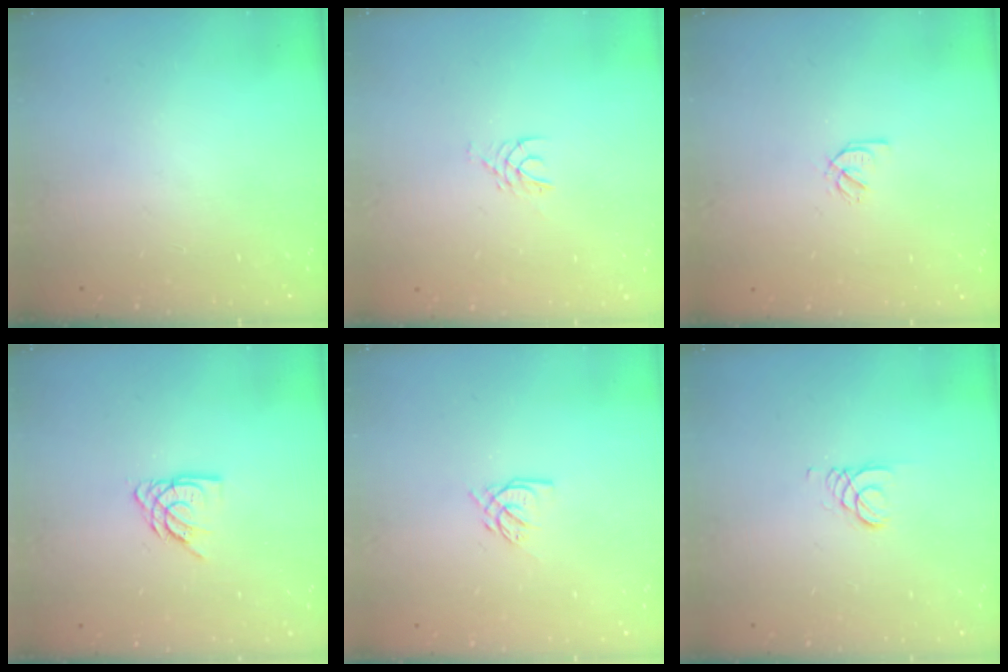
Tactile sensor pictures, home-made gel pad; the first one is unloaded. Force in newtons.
{"total": 2.5, "press": 2.5, "slide": 0.2}
{"total": 2.1, "press": 1.9, "slide": 0.8}
{"total": 7.1, "press": 7.0, "slide": 0.6}
{"total": 4.2, "press": 4.1, "slide": 0.4}
{"total": 0.7, "press": 0.7, "slide": 0.1}